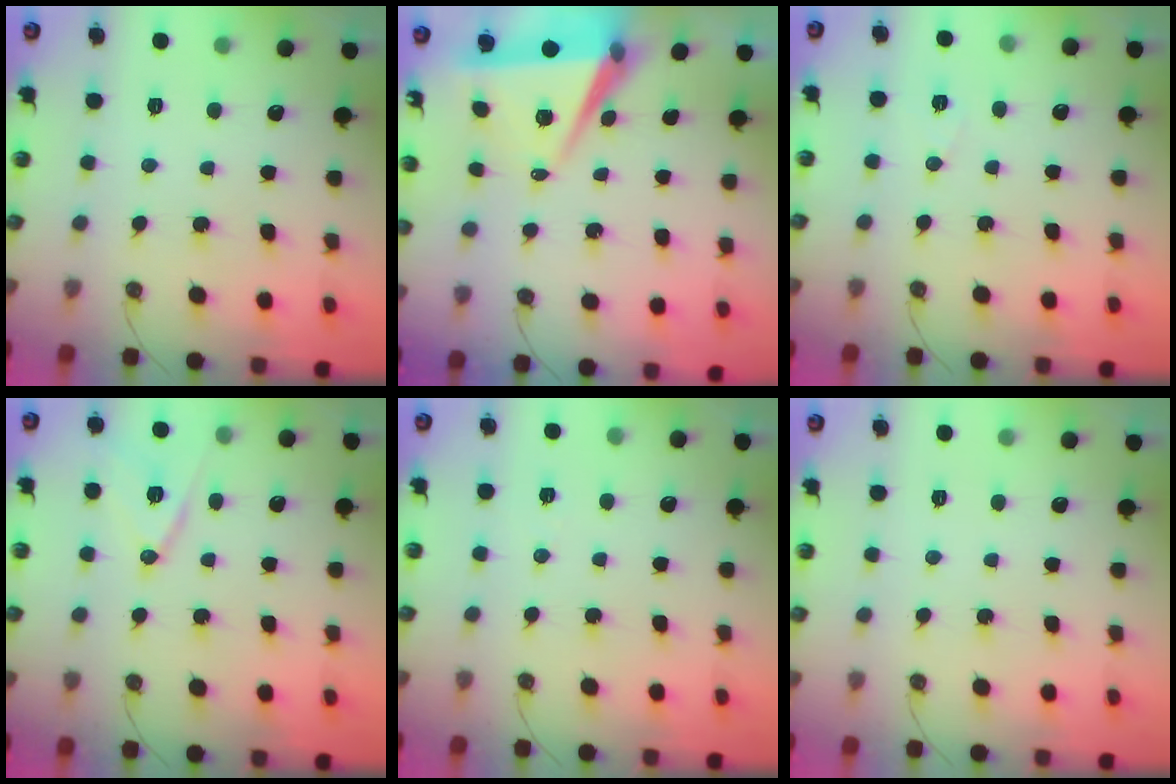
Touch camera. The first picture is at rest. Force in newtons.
{"total": 7.1, "press": 5.5, "slide": 4.5}
{"total": 5.5, "press": 4.5, "slide": 3.3}
{"total": 12.4, "press": 12.0, "slide": 3.3}
{"total": 3.8, "press": 3.2, "slide": 2.1}
{"total": 0.0}